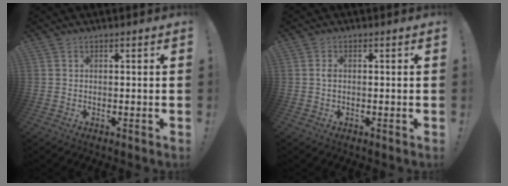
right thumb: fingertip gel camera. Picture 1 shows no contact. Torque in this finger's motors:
{"motor_torque": [0.00, 0.24, 0.31, -0.10, 0.01]}